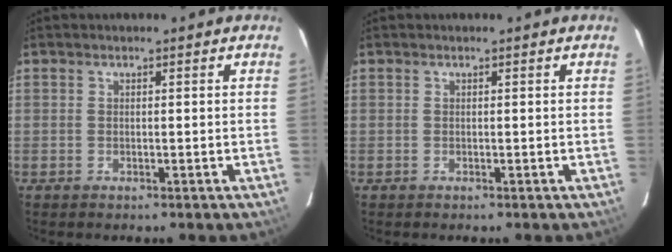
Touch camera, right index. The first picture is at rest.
{"total": 0.0}